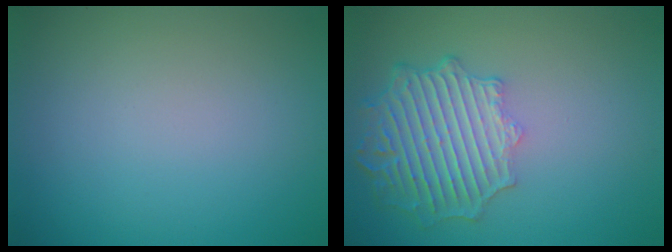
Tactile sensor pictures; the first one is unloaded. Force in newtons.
{"total": 6.2, "press": 5.0, "slide": 3.8}